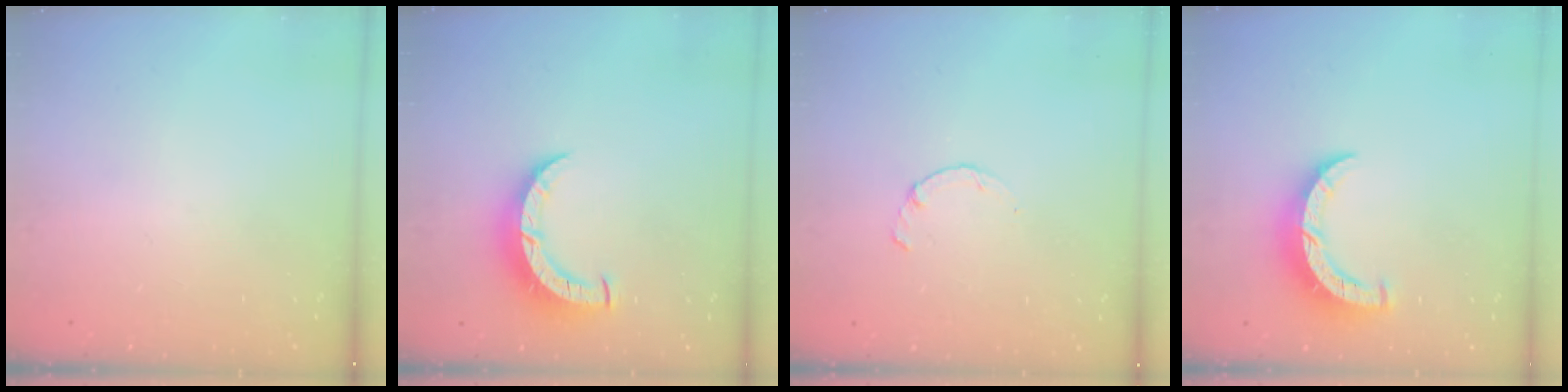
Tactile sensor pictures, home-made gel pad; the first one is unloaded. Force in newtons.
{"total": 8.7, "press": 8.7, "slide": 0.9}
{"total": 0.9, "press": 0.8, "slide": 0.3}
{"total": 8.0, "press": 8.0, "slide": 0.3}